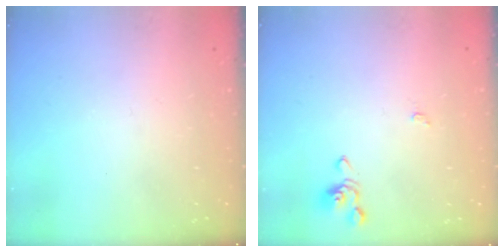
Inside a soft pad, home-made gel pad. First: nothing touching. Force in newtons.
{"total": 0.6, "press": 0.6, "slide": 0.2}